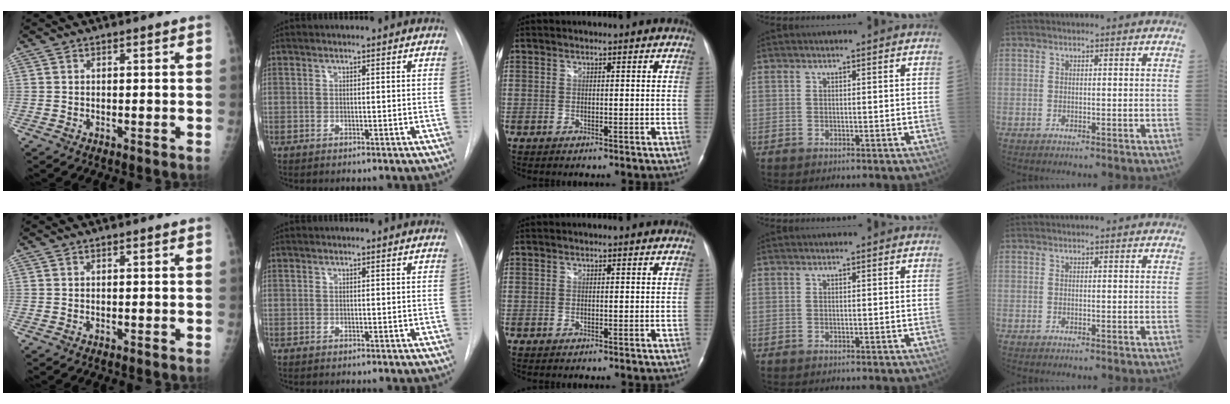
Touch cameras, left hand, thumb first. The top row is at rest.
{}